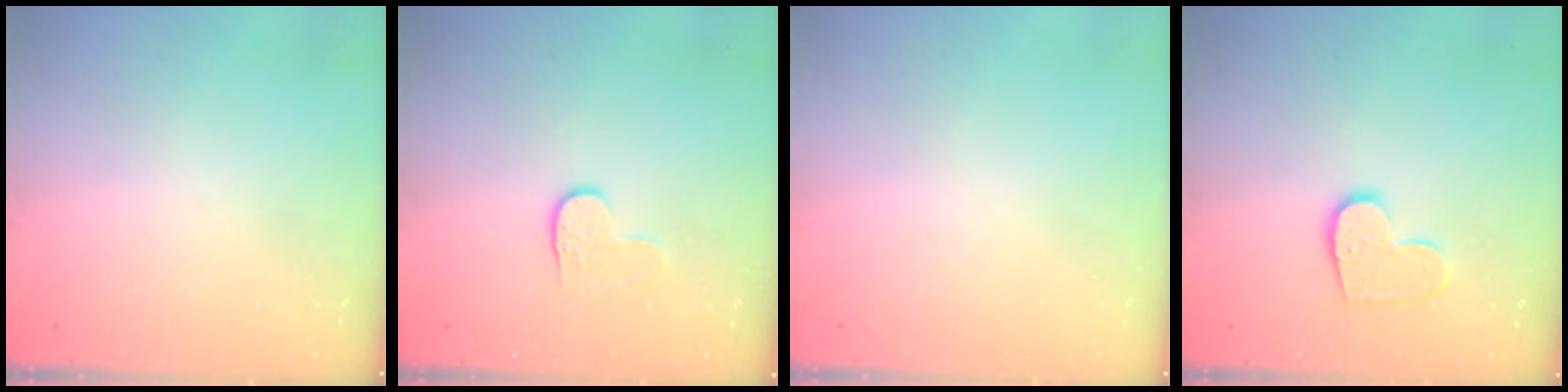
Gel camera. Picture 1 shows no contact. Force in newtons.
{"total": 3.3, "press": 3.3, "slide": 0.4}
{"total": 0.0}
{"total": 10.0, "press": 10.0, "slide": 0.6}